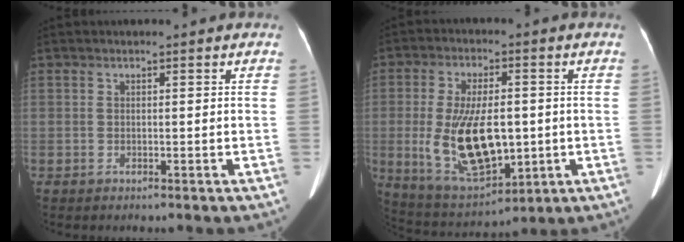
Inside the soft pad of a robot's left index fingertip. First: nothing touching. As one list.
[{"total": 14.2, "force": [-1.4, 6.1, 12.8], "torque": [-0.247, -0.008, -0.008]}]